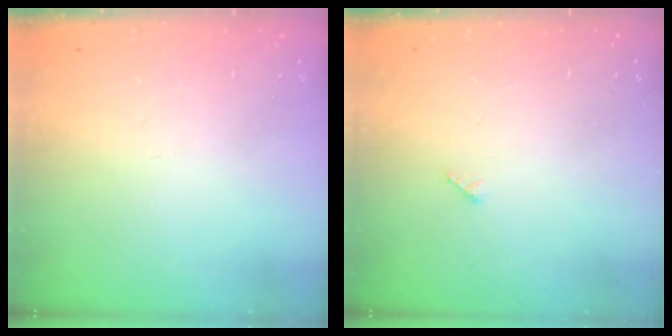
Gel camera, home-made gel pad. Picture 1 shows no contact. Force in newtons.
{"total": 2.5, "press": 2.5, "slide": 0.3}